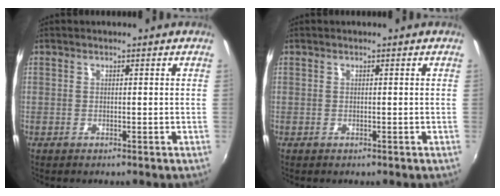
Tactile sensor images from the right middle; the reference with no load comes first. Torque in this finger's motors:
{"motor_torque": [0.30, -0.34, -0.01, 0.02]}